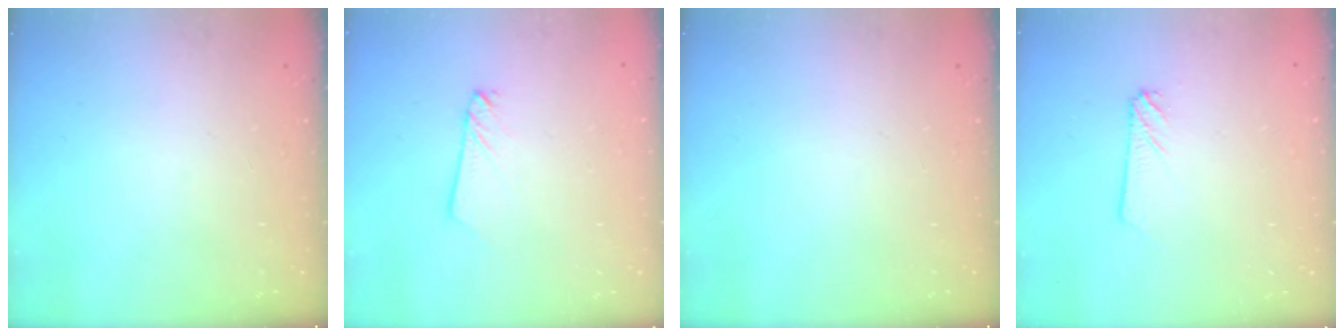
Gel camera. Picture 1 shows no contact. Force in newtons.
{"total": 2.1, "press": 2.1, "slide": 0.2}
{"total": 0.0}
{"total": 2.9, "press": 2.9, "slide": 0.3}